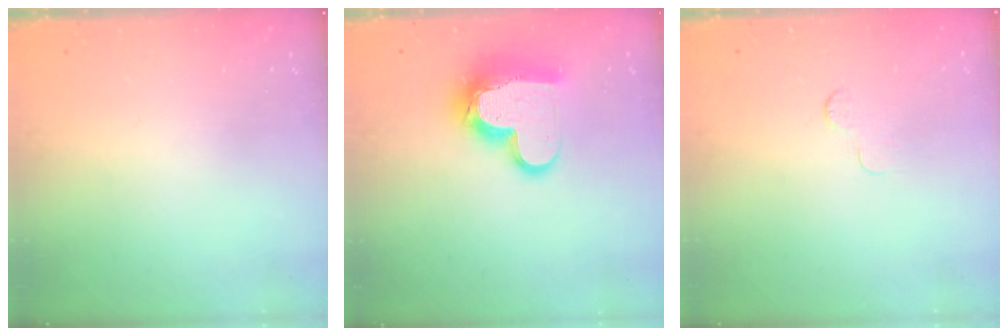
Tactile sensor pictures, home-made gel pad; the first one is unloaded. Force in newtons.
{"total": 15.5, "press": 15.4, "slide": 1.8}
{"total": 3.0, "press": 2.9, "slide": 0.3}